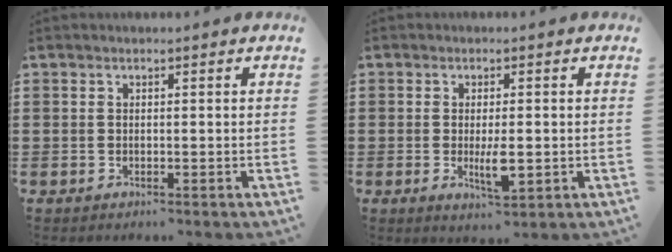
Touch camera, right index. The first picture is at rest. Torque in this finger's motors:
{"motor_torque": [0.20, 0.08, 0.14, 0.04]}